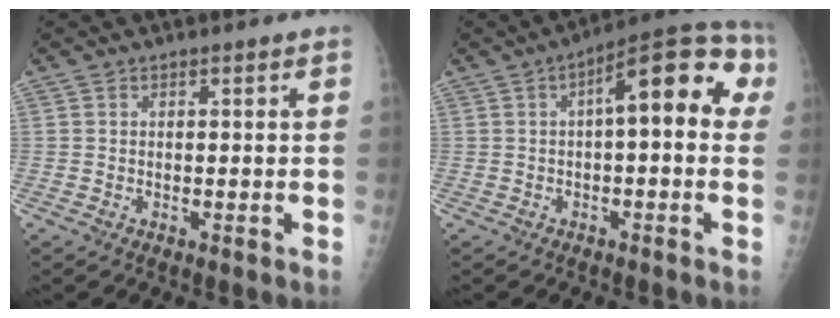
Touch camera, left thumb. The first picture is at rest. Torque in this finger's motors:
{"motor_torque": [-0.26, 0.65, 1.15, -0.22, 0.24]}